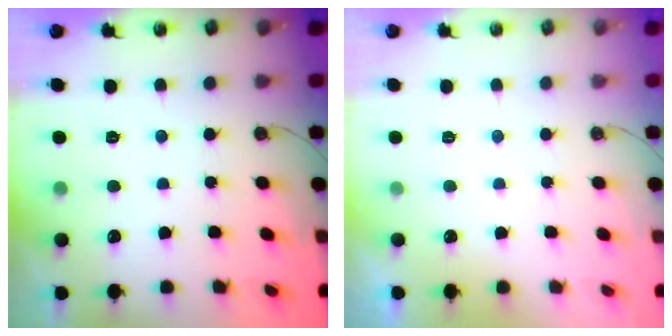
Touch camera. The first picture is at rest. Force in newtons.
{"total": 0.0}